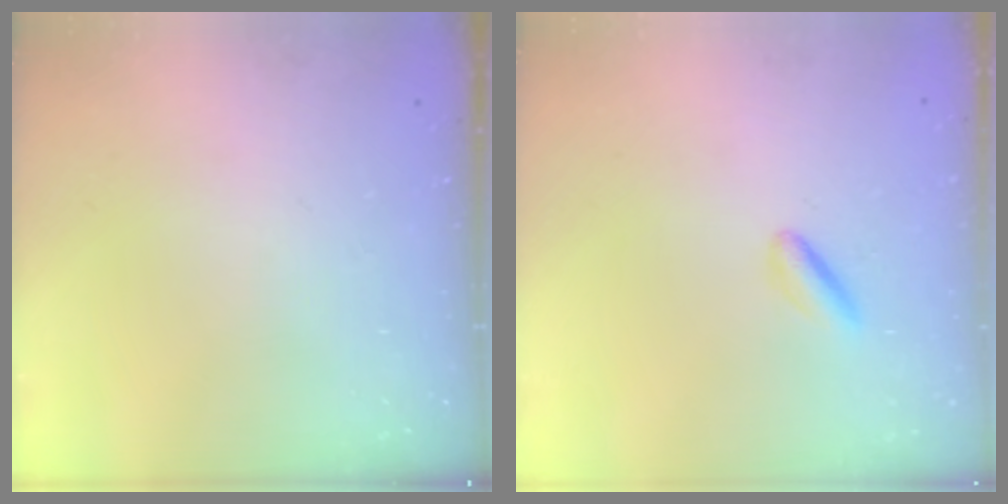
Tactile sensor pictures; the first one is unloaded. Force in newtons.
{"total": 3.0, "press": 2.9, "slide": 0.6}